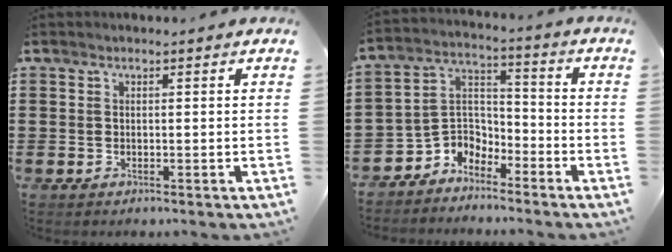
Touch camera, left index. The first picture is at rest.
{"total": 5.3, "force": [-4.5, 2.7, 0.3], "torque": [-0.026, 0.001, -0.099]}